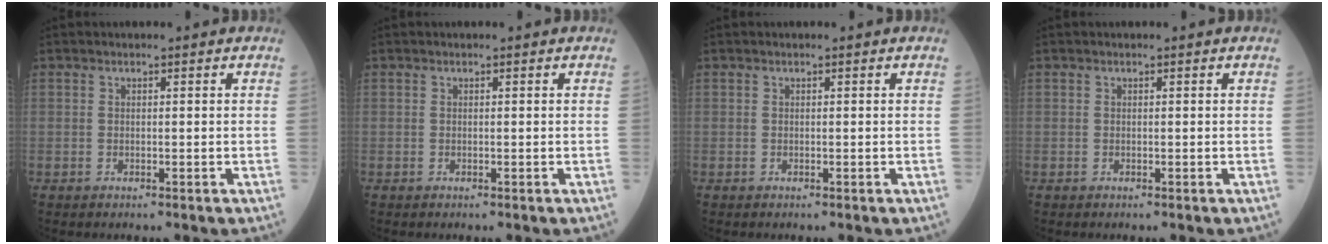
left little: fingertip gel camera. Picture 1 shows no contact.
{"total": 0.0}
{"total": 0.0}
{"total": 0.0}